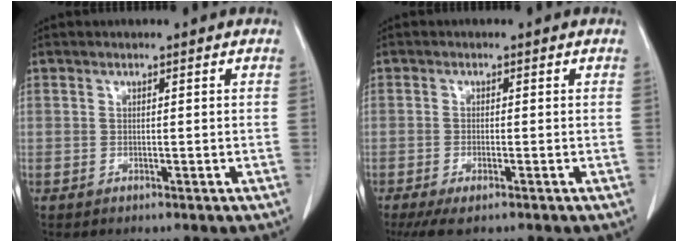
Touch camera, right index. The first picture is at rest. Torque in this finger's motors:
{"motor_torque": [0.41, -0.32, 0.15, 0.04]}